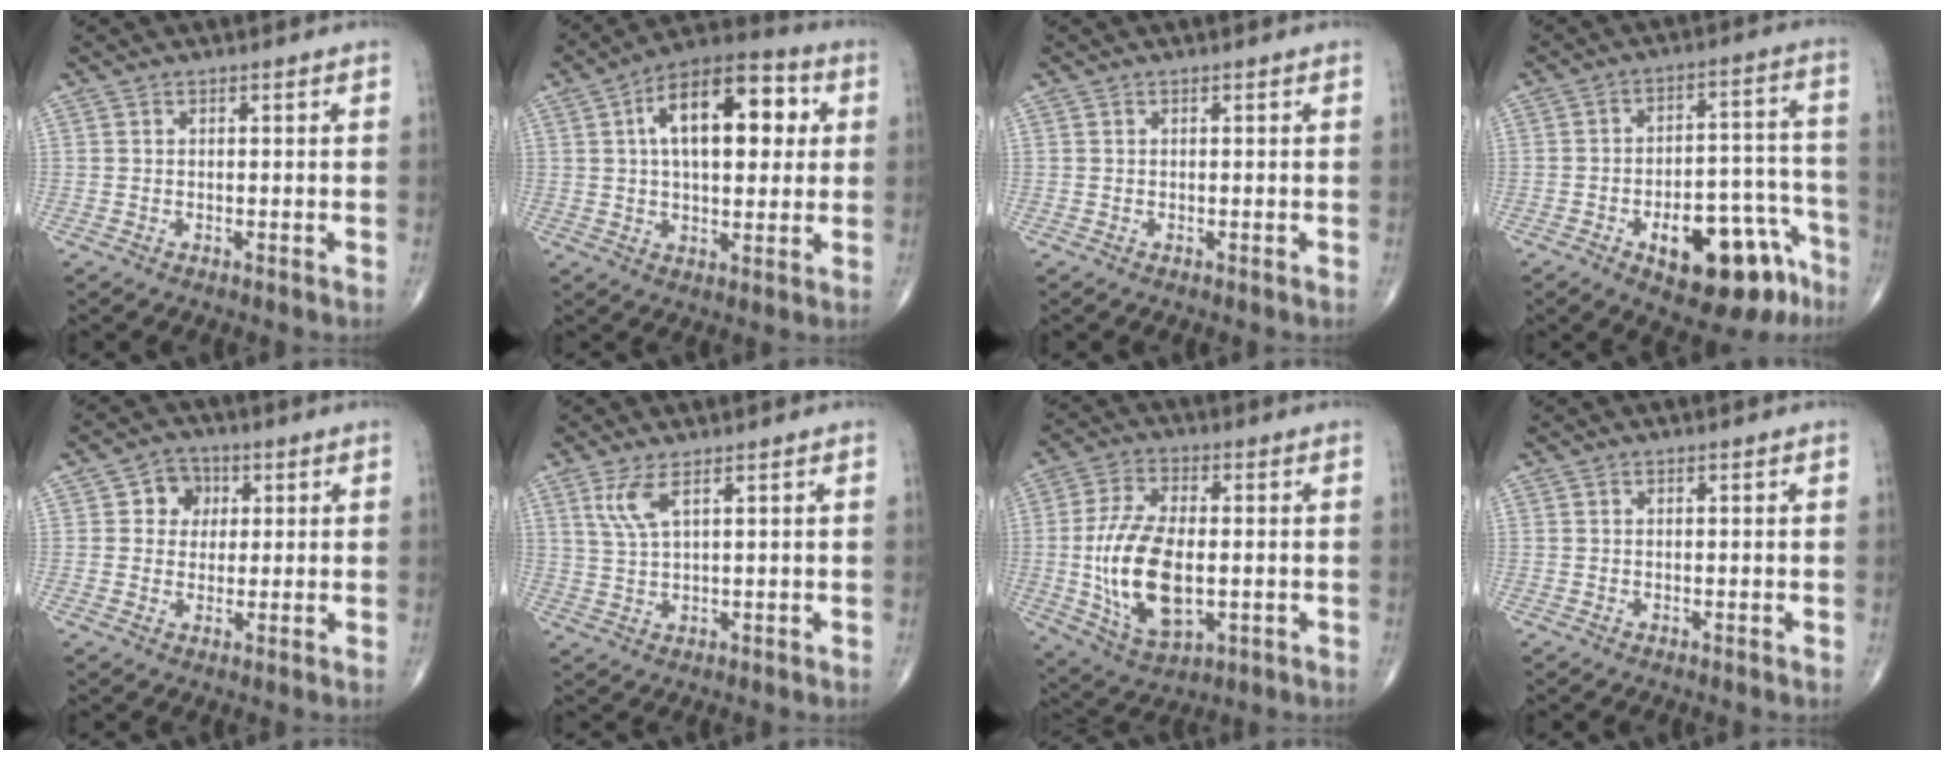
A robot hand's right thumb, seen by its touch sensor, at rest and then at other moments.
{"total": 17.9, "force": [4.2, 9.0, 14.9], "torque": [-0.199, 0.019, 0.056]}
{"total": 0.0}
{"total": 18.1, "force": [-9.6, 8.2, 13.0], "torque": [-0.130, 0.082, -0.123]}
{"total": 5.2, "force": [1.4, 4.7, 1.8], "torque": [0.006, 0.004, 0.015]}
{"total": 4.3, "force": [2.2, 0.9, 3.5], "torque": [-0.084, -0.008, 0.056]}
{"total": 16.1, "force": [-1.6, 8.1, 13.8], "torque": [-0.271, -0.003, -0.020]}
{"total": 0.0}